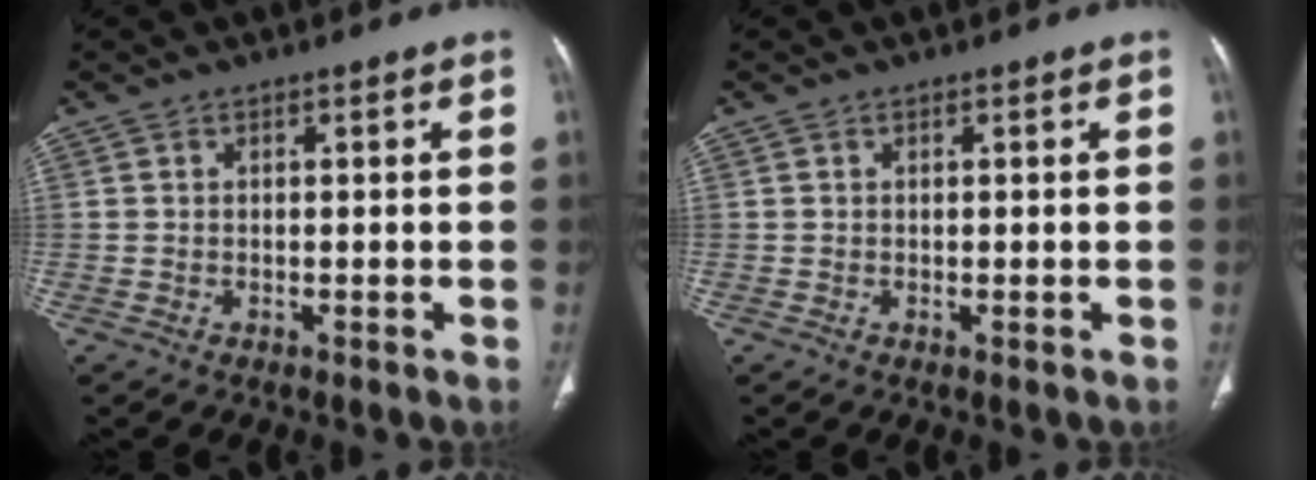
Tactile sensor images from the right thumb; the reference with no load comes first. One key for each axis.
{"total": 0.0}